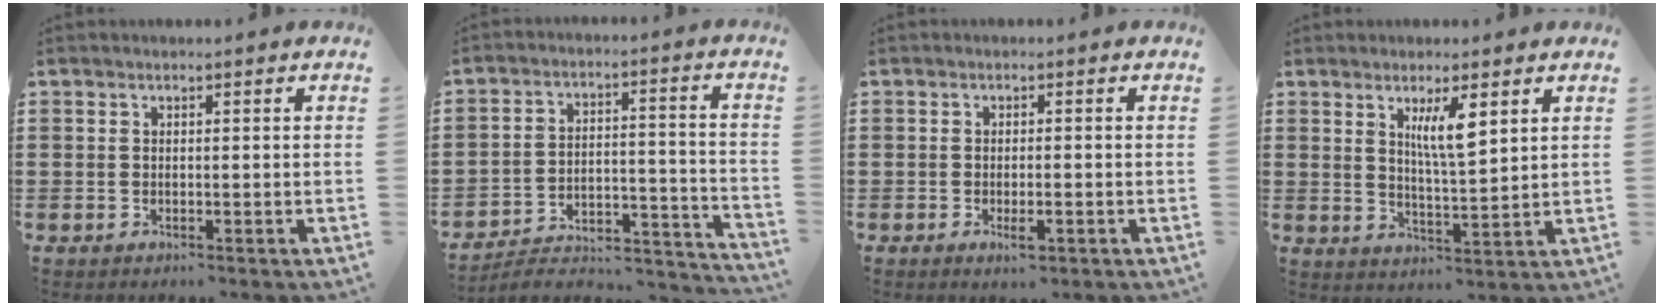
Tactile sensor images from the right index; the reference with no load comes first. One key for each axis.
{"total": 3.9, "fx": -3.3, "fy": 1.5, "fz": 1.4, "tx": -0.029, "ty": -0.004, "tz": -0.071}
{"total": 2.1, "fx": -0.9, "fy": 0.7, "fz": 1.7, "tx": -0.030, "ty": -0.001, "tz": -0.016}
{"total": 5.8, "fx": 2.7, "fy": 1.3, "fz": 4.9, "tx": -0.095, "ty": 0.002, "tz": 0.043}